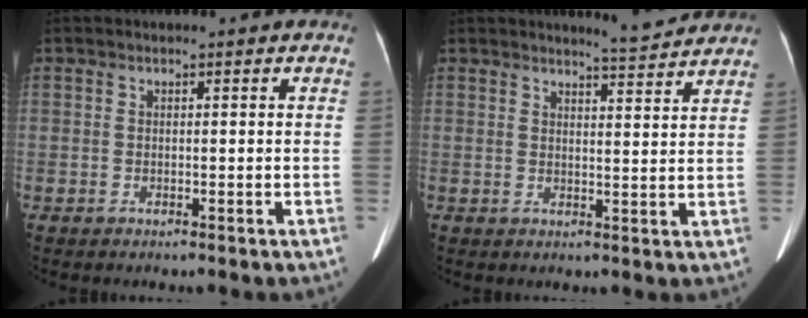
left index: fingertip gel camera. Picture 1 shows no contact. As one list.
[{"total": 4.2, "force": [4.1, -0.5, 0.5], "torque": [-0.021, -0.012, 0.054]}]